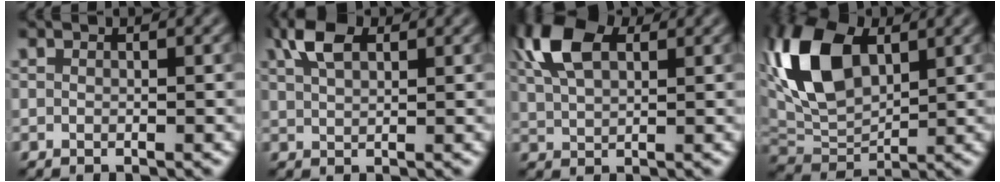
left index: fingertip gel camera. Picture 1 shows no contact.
{"total": 4.0, "force": [2.2, 2.0, 2.8], "torque": [-0.064, 0.013, 0.041]}
{"total": 7.7, "force": [3.5, 4.0, 5.6], "torque": [-0.136, 0.026, 0.057]}
{"total": 11.1, "force": [3.7, 6.2, 8.5], "torque": [-0.197, 0.025, 0.064]}